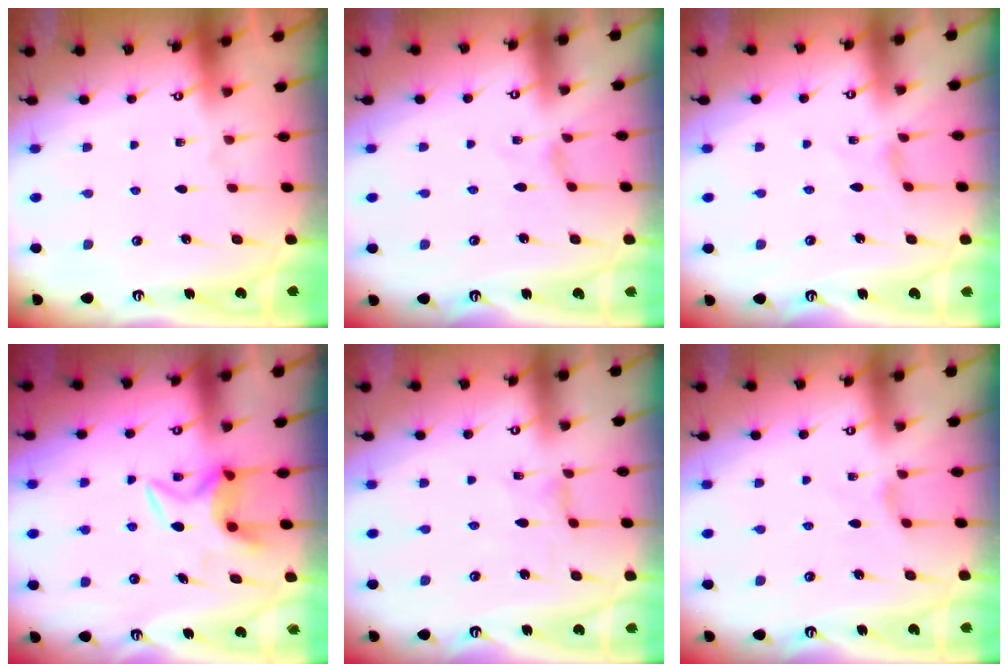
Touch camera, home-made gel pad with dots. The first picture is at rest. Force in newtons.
{"total": 0.0}
{"total": 0.8, "press": 0.8, "slide": 0.2}
{"total": 6.3, "press": 6.2, "slide": 0.7}
{"total": 0.0}
{"total": 2.0, "press": 2.0, "slide": 0.4}